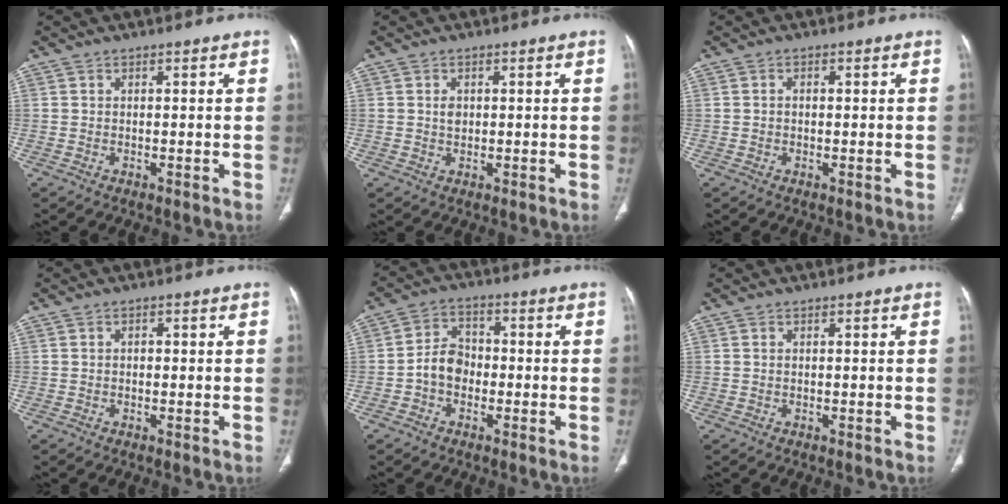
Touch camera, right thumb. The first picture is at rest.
{"total": 1.8, "force": [0.3, 1.3, 1.2], "torque": [-0.014, -0.001, 0.008]}
{"total": 0.9, "force": [0.0, 0.6, 0.6], "torque": [-0.011, 0.004, -0.001]}
{"total": 0.9, "force": [0.0, 0.6, 0.6], "torque": [-0.010, 0.004, 0.000]}
{"total": 6.1, "force": [-1.5, 4.7, 3.6], "torque": [-0.046, 0.024, -0.039]}
{"total": 0.0}